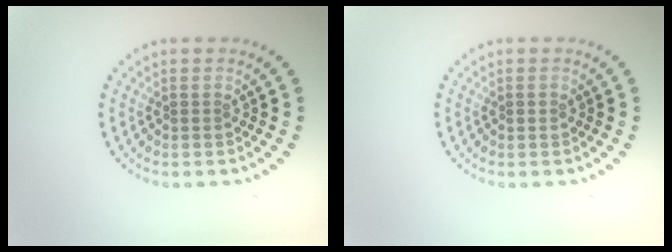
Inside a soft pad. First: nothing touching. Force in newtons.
{"total": 0.5, "press": 0.5, "slide": 0.1}